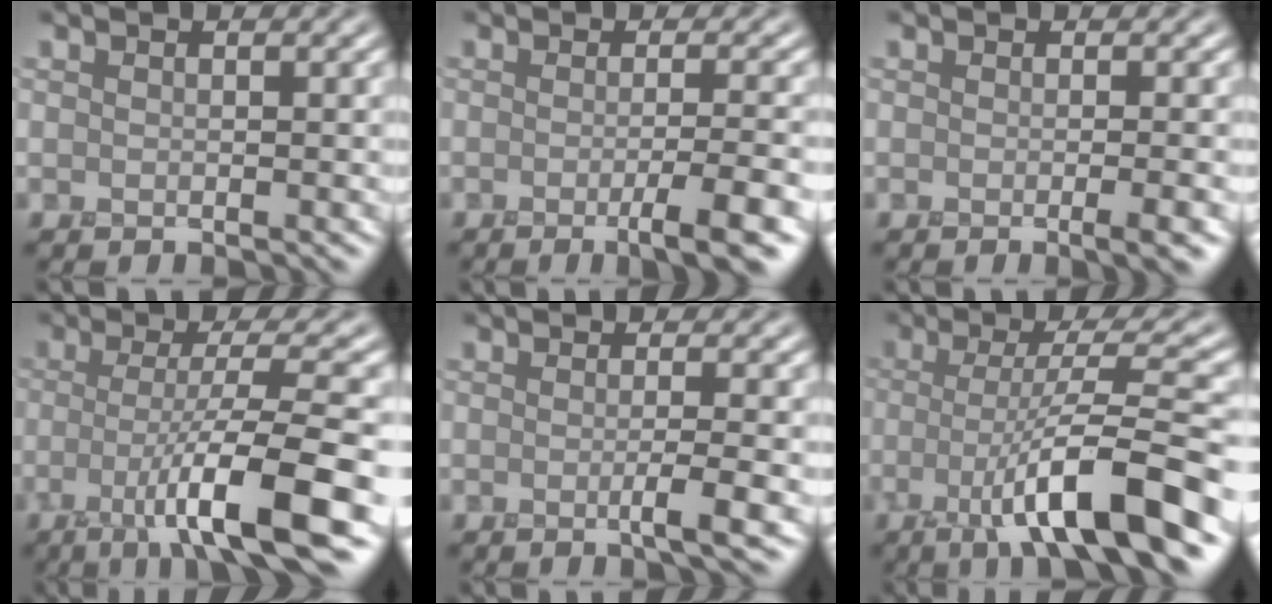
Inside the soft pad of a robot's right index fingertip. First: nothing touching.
{"total": 4.6, "force": [-1.9, 0.8, 4.1], "torque": [-0.055, -0.006, -0.031]}
{"total": 2.5, "force": [-0.8, 0.5, 2.3], "torque": [-0.028, -0.008, -0.014]}
{"total": 9.3, "force": [-3.2, 1.3, 8.6], "torque": [-0.128, -0.003, -0.061]}
{"total": 2.5, "force": [-0.6, 0.3, 2.4], "torque": [-0.035, -0.004, -0.014]}
{"total": 9.5, "force": [-3.6, 1.5, 8.7], "torque": [-0.134, 0.008, -0.066]}